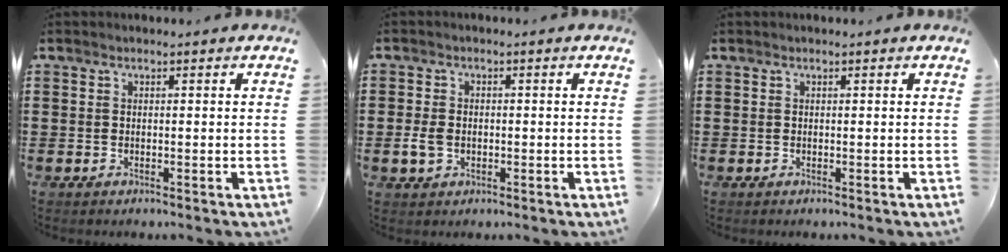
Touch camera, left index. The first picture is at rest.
{"total": 3.1, "force": [-0.6, 2.4, 2.0], "torque": [-0.054, -0.002, -0.014]}
{"total": 0.0}